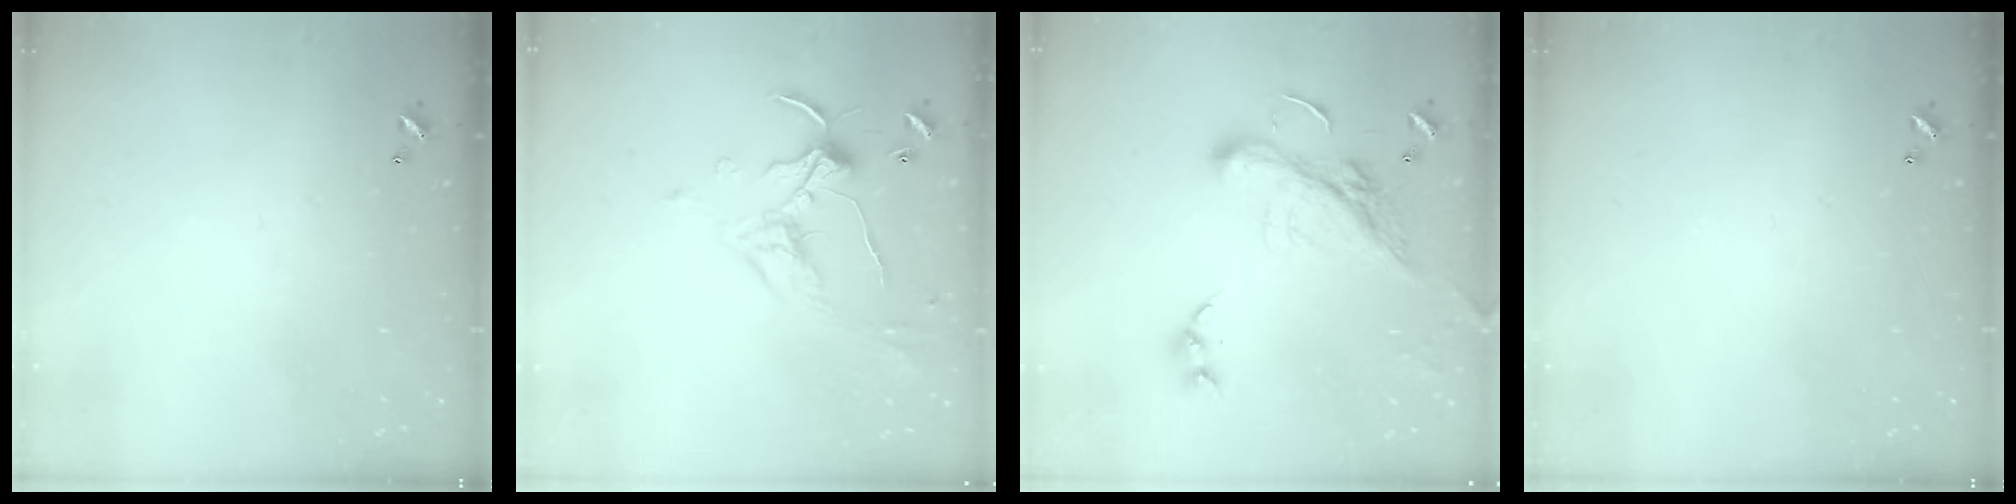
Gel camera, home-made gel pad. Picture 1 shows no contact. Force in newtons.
{"total": 1.2, "press": 0.8, "slide": 0.8}
{"total": 5.4, "press": 5.2, "slide": 1.4}
{"total": 0.0}